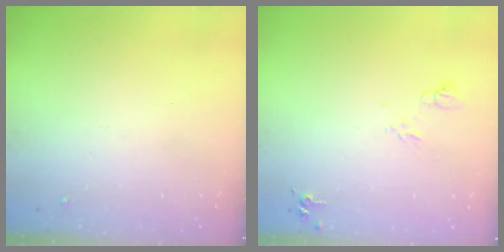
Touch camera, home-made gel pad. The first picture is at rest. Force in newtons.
{"total": 6.4, "press": 6.3, "slide": 1.1}